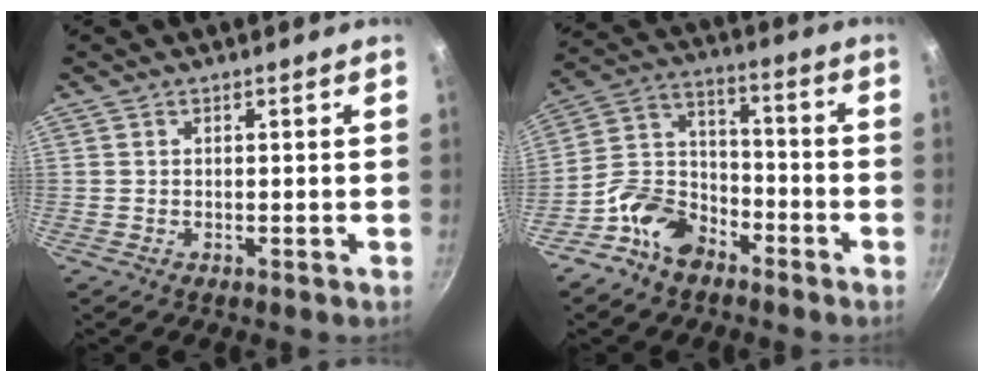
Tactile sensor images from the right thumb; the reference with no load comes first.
{"total": 11.6, "force": [-7.3, 7.5, 5.1], "torque": [-0.061, 0.070, -0.152]}